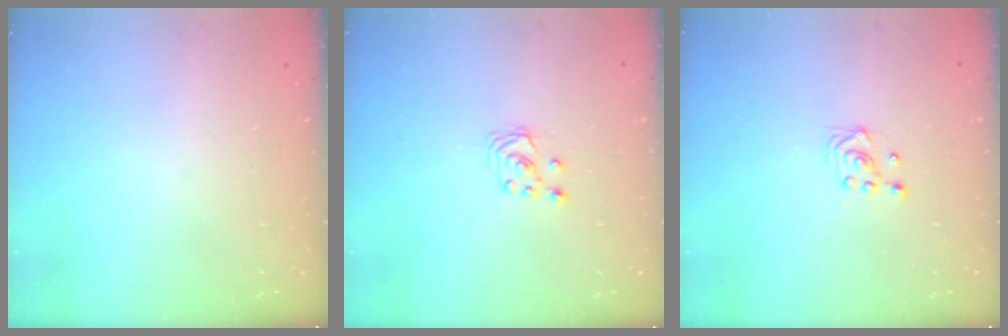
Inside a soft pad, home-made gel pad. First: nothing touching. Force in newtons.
{"total": 2.6, "press": 2.6, "slide": 0.3}
{"total": 3.0, "press": 2.6, "slide": 1.5}